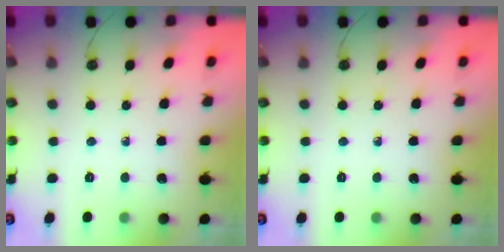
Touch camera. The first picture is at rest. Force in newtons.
{"total": 0.0}